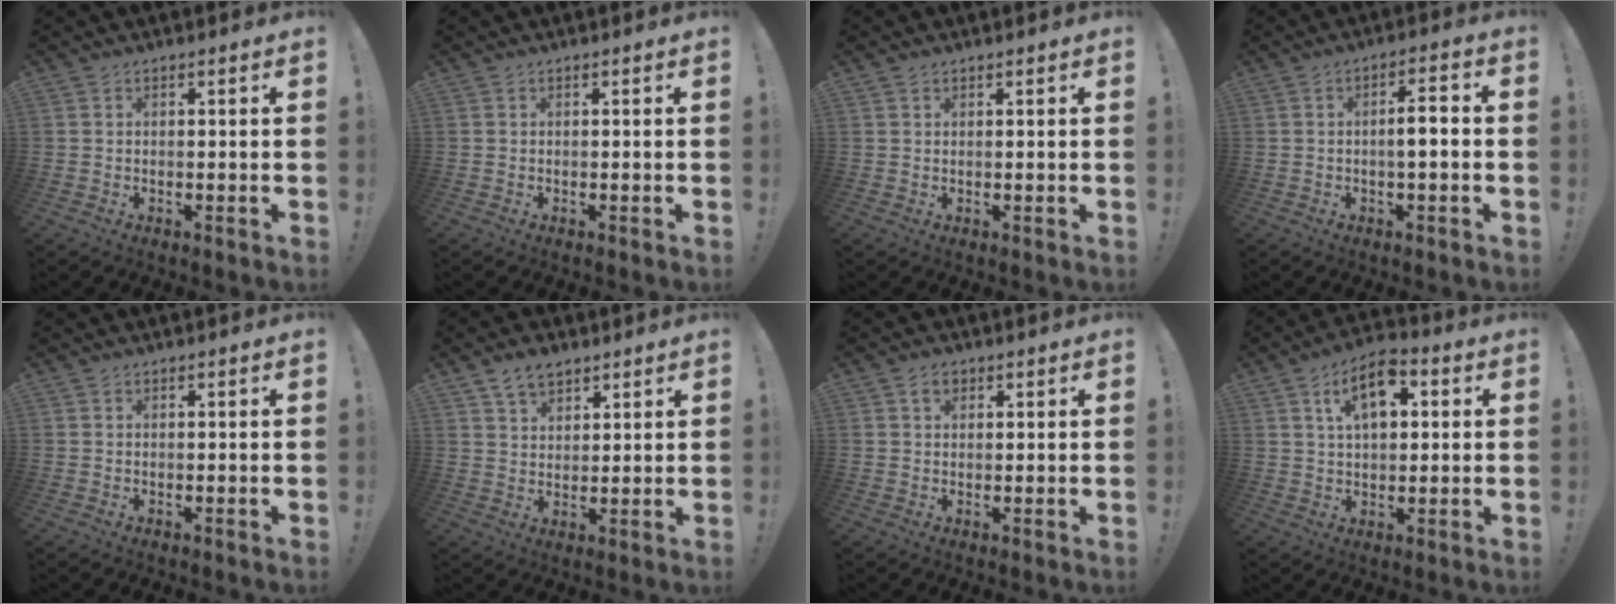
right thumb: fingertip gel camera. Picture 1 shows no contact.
{"total": 0.0}
{"total": 0.9, "force": [0.7, 0.5, 0.2], "torque": [-0.004, -0.001, 0.014]}
{"total": 5.3, "force": [-1.2, 1.1, 5.0], "torque": [-0.081, 0.008, -0.026]}
{"total": 0.0}
{"total": 6.6, "force": [4.8, 3.9, 2.3], "torque": [-0.037, -0.023, 0.090]}
{"total": 3.0, "force": [1.5, 2.1, 1.6], "torque": [-0.019, 0.000, 0.025]}
{"total": 11.4, "force": [4.1, 6.4, 8.5], "torque": [-0.133, 0.004, 0.072]}